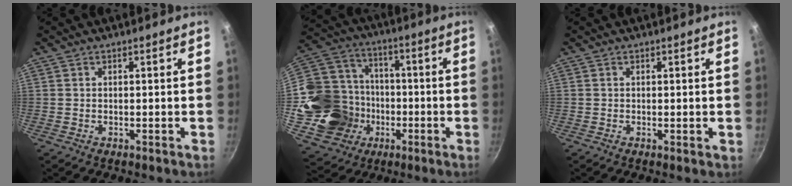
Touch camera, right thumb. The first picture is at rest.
{"total": 21.2, "force": [-4.4, 18.0, 10.2], "torque": [-0.187, 0.048, -0.058]}
{"total": 0.0}